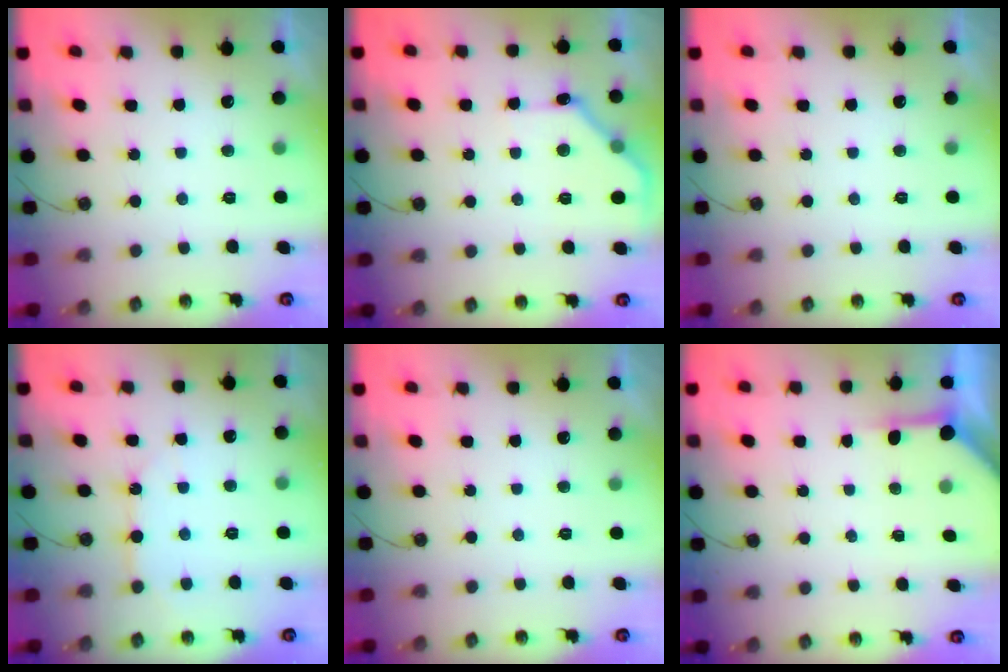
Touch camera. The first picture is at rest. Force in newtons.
{"total": 9.5, "press": 9.5, "slide": 0.5}
{"total": 0.0}
{"total": 7.4, "press": 7.4, "slide": 0.6}
{"total": 0.0}
{"total": 3.9, "press": 3.8, "slide": 0.4}